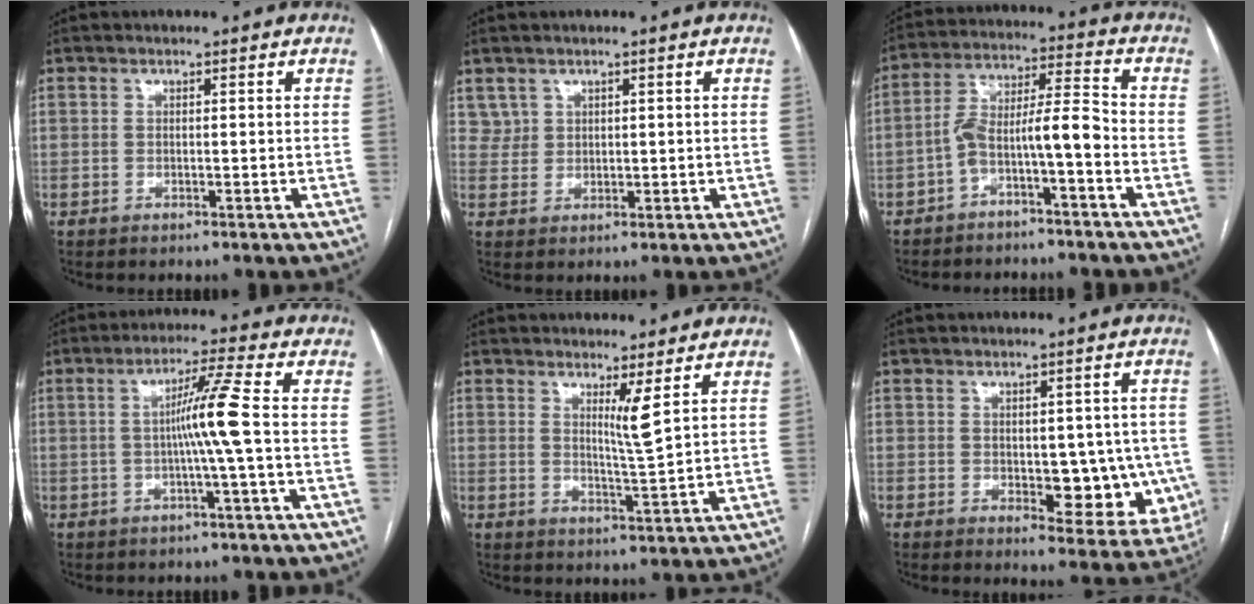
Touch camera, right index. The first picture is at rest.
{"total": 2.6, "force": [1.7, 2.0, 0.0], "torque": [0.008, 0.006, 0.031]}
{"total": 8.0, "force": [-3.4, 1.0, 7.1], "torque": [-0.128, 0.042, -0.058]}
{"total": 6.7, "force": [-0.5, -1.6, 6.5], "torque": [-0.113, 0.009, -0.008]}
{"total": 3.5, "force": [1.8, -0.8, 2.9], "torque": [-0.052, -0.019, 0.034]}
{"total": 9.5, "force": [-1.2, 5.0, 8.0], "torque": [-0.076, 0.006, -0.003]}